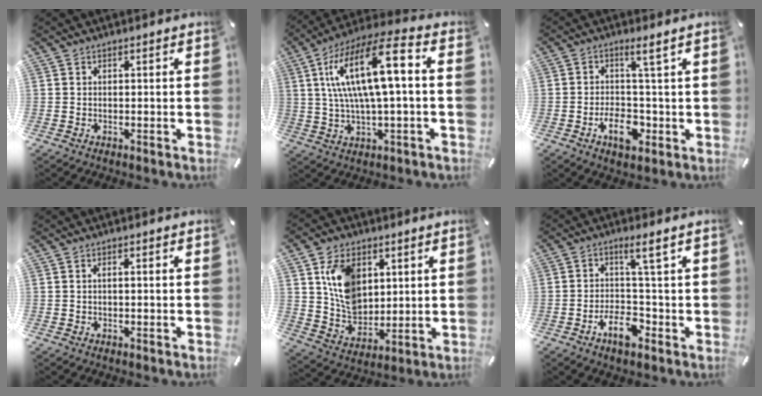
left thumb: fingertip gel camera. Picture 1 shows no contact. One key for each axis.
{"total": 17.3, "fx": 3.5, "fy": 5.1, "fz": 16.1, "tx": -0.332, "ty": -0.001, "tz": 0.048}
{"total": 8.1, "fx": -1.2, "fy": 4.0, "fz": 7.0, "tx": -0.116, "ty": 0.000, "tz": -0.023}
{"total": 1.0, "fx": 0.1, "fy": 0.2, "fz": 0.9, "tx": -0.019, "ty": 0.000, "tz": 0.001}
{"total": 11.9, "fx": 4.4, "fy": 8.9, "fz": 6.5, "tx": -0.135, "ty": -0.005, "tz": 0.086}
{"total": 8.7, "fx": -1.4, "fy": 3.9, "fz": 7.6, "tx": -0.129, "ty": 0.006, "tz": -0.029}